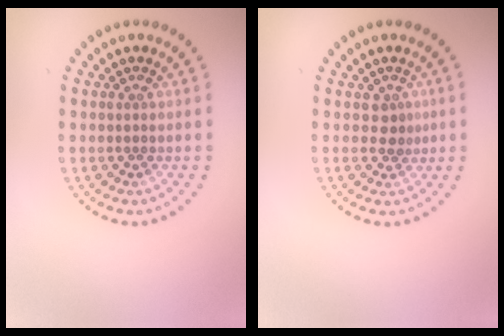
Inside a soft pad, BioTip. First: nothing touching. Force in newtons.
{"total": 1.3, "press": 1.0, "slide": 0.7}